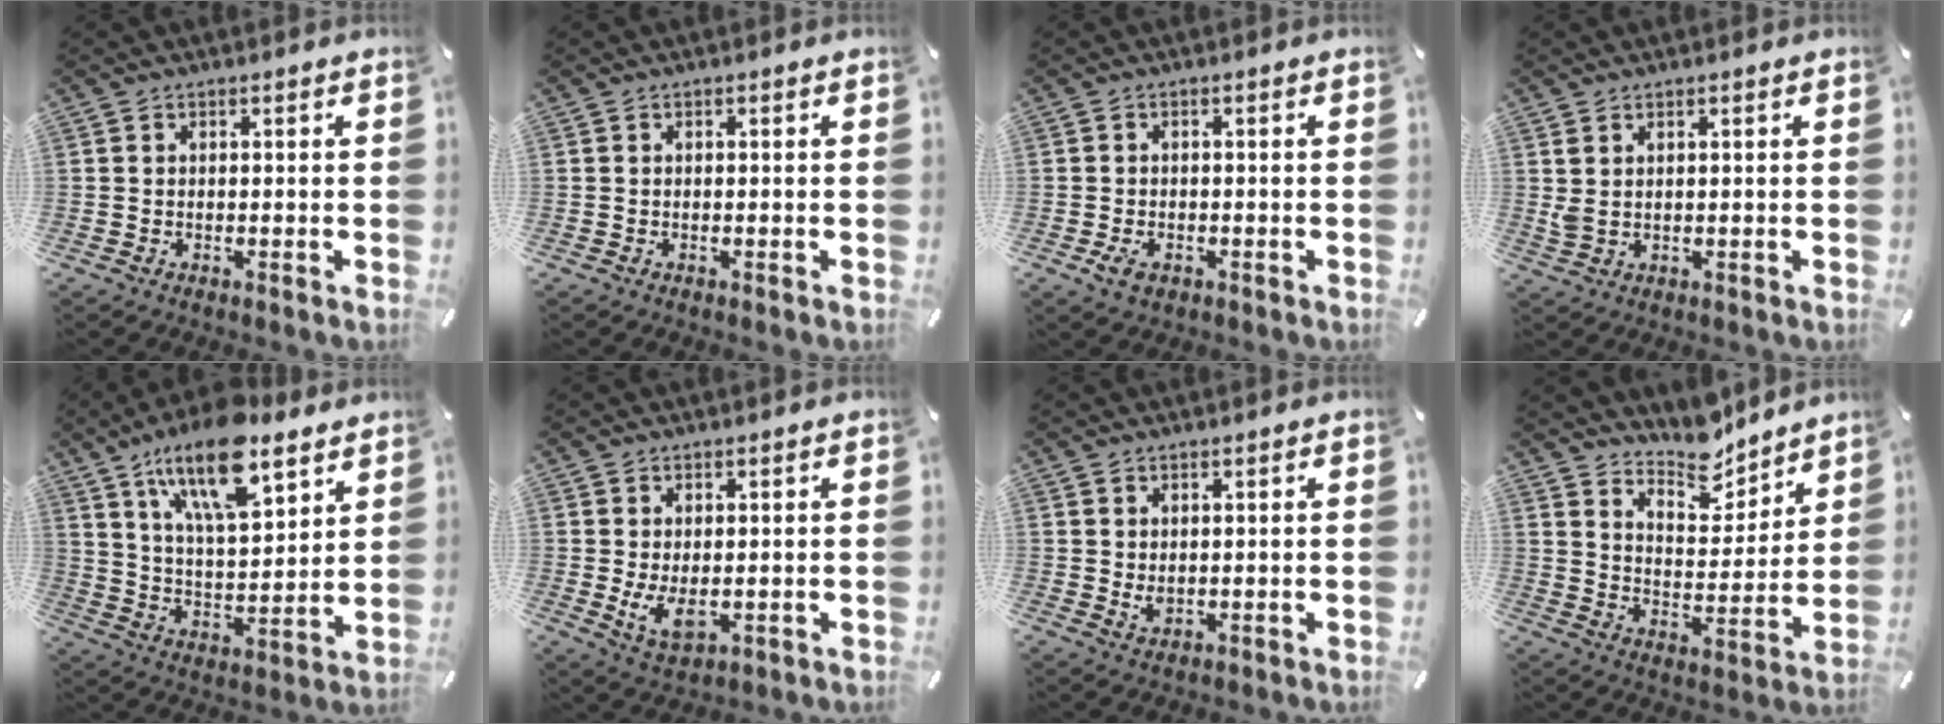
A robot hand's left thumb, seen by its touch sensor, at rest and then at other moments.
{"total": 0.0}
{"total": 2.7, "force": [-1.2, 1.9, 1.6], "torque": [-0.041, -0.001, -0.024]}
{"total": 2.2, "force": [1.1, 1.0, 1.6], "torque": [-0.032, 0.001, 0.019]}
{"total": 18.7, "force": [12.6, 7.5, 11.6], "torque": [-0.206, -0.058, 0.216]}
{"total": 5.8, "force": [0.1, 3.2, 4.8], "torque": [-0.096, -0.010, -0.003]}
{"total": 2.1, "force": [0.9, 1.4, 1.3], "torque": [-0.032, -0.002, 0.014]}
{"total": 10.5, "force": [9.8, 3.7, 1.0], "torque": [-0.019, -0.093, 0.183]}